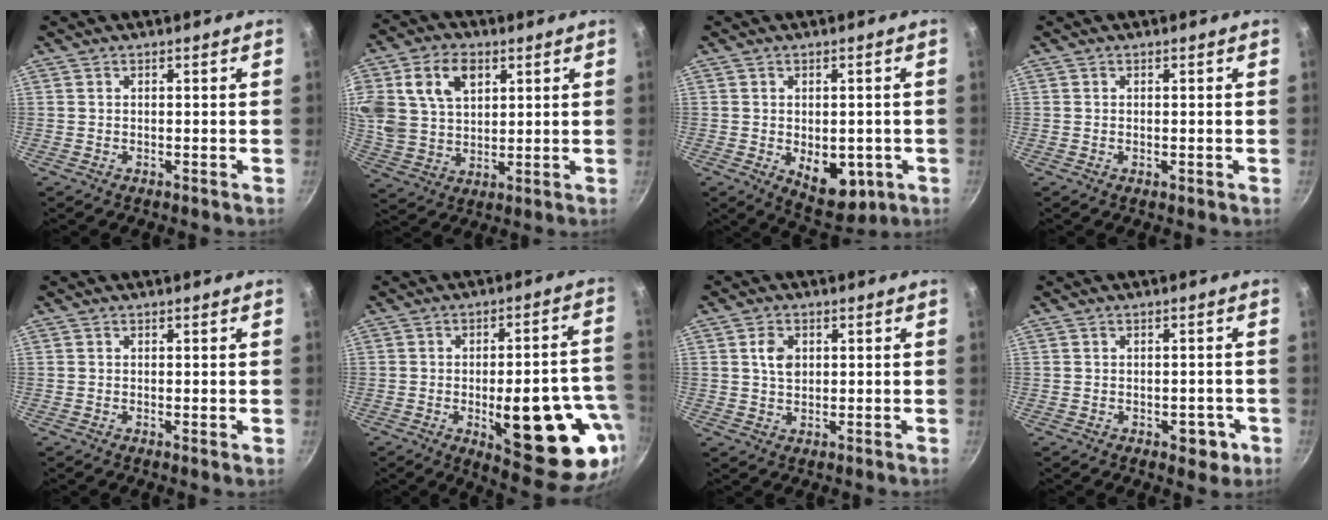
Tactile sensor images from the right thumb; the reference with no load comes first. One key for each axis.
{"total": 16.7, "fx": 5.9, "fy": 11.8, "fz": 10.2, "tx": -0.201, "ty": 0.006, "tz": 0.112}
{"total": 9.6, "fx": -2.1, "fy": 5.9, "fz": 7.2, "tx": -0.063, "ty": -0.009, "tz": -0.015}
{"total": 0.7, "fx": -0.1, "fy": 0.3, "fz": 0.6, "tx": -0.010, "ty": 0.000, "tz": -0.002}
{"total": 0.6, "fx": 0.1, "fy": 0.2, "fz": 0.6, "tx": -0.008, "ty": -0.006, "tz": -0.002}
{"total": 22.5, "fx": -6.4, "fy": 8.4, "fz": 19.9, "tx": -0.212, "ty": 0.015, "tz": -0.074}
{"total": 4.1, "fx": 1.0, "fy": 3.0, "fz": 2.6, "tx": -0.034, "ty": -0.002, "tz": 0.017}
{"total": 4.4, "fx": -1.6, "fy": 2.8, "fz": 3.0, "tx": -0.012, "ty": 0.013, "tz": -0.013}